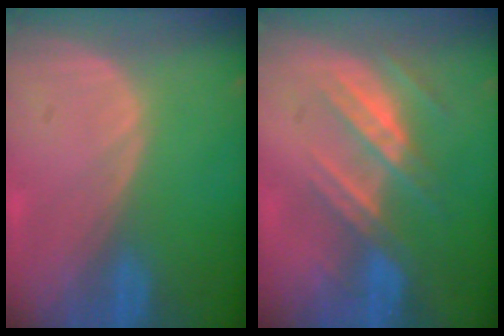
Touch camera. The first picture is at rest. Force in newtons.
{"total": 7.3, "press": 6.8, "slide": 2.6}